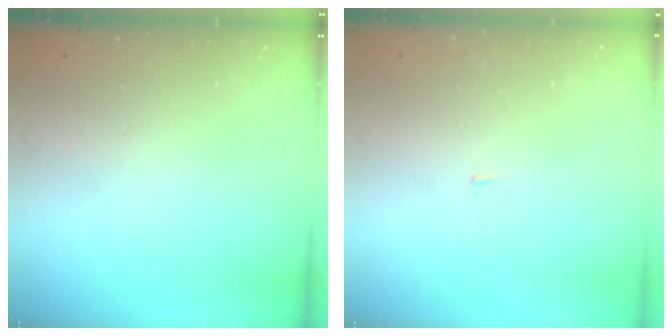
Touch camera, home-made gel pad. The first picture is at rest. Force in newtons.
{"total": 1.2, "press": 1.2, "slide": 0.1}